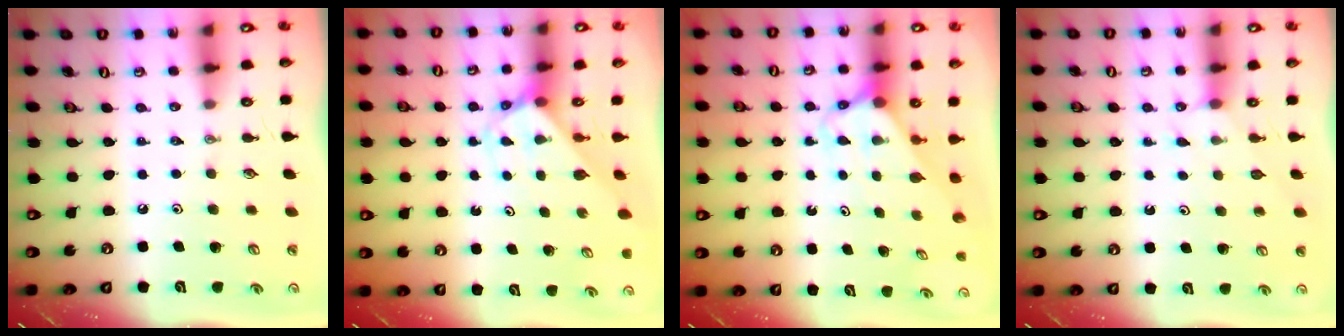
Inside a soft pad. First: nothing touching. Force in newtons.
{"total": 2.6, "press": 2.6, "slide": 0.2}
{"total": 2.8, "press": 2.8, "slide": 0.2}
{"total": 3.2, "press": 3.2, "slide": 0.4}